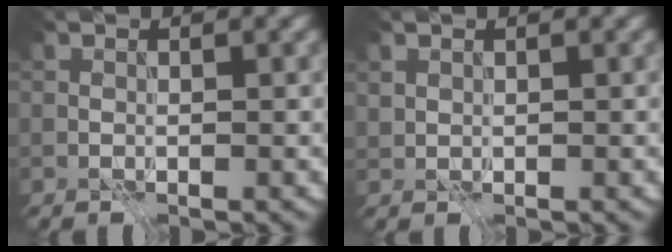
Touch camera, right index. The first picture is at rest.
{"total": 0.8, "force": [0.4, 0.6, 0.3], "torque": [-0.013, -0.002, 0.010]}